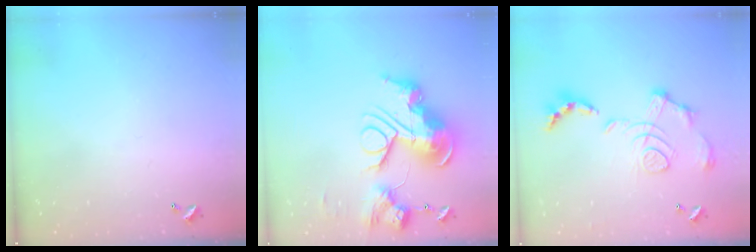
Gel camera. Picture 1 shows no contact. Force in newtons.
{"total": 0.7, "press": 0.7, "slide": 0.0}
{"total": 1.7, "press": 1.1, "slide": 1.3}